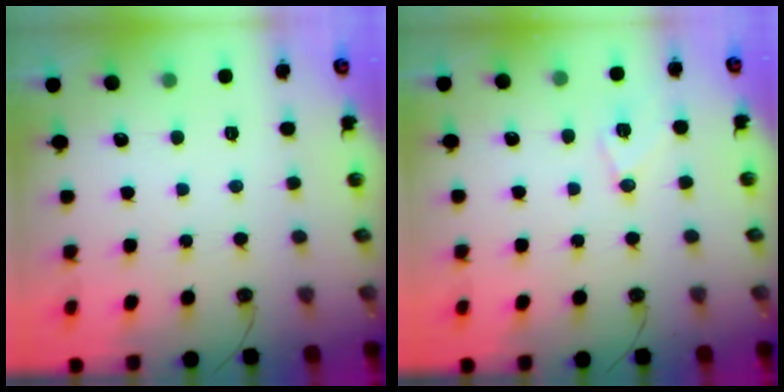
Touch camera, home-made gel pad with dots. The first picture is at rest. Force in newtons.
{"total": 8.3, "press": 8.2, "slide": 1.1}